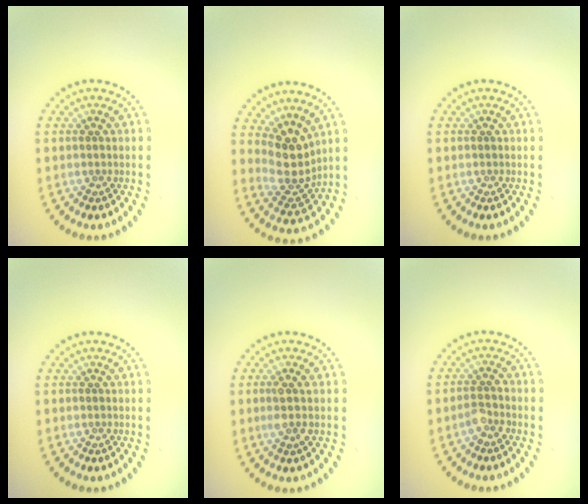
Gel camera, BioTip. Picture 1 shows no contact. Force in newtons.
{"total": 3.7, "press": 2.9, "slide": 2.3}
{"total": 0.0}
{"total": 0.0}
{"total": 1.7, "press": 1.5, "slide": 0.8}
{"total": 1.6, "press": 1.3, "slide": 0.8}